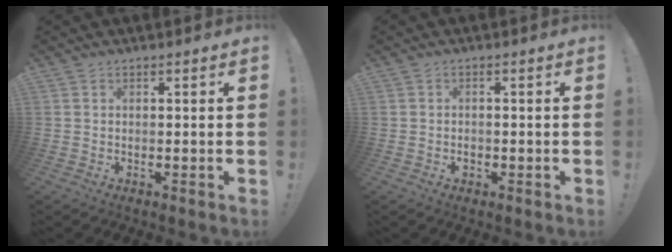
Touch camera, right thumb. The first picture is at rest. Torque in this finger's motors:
{"motor_torque": [0.42, 0.25, 0.21, -0.41, -0.02]}